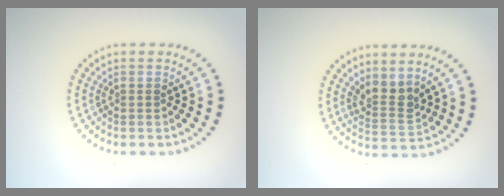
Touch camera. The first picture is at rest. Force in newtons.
{"total": 2.6, "press": 1.9, "slide": 1.8}